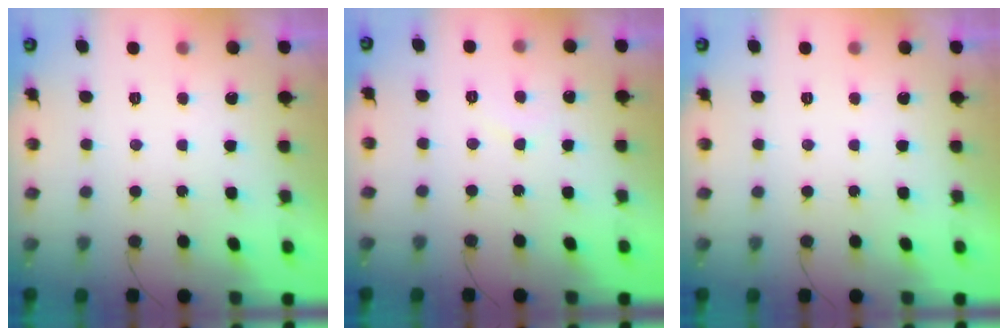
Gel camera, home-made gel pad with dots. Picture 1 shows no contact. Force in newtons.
{"total": 4.5, "press": 4.5, "slide": 0.3}
{"total": 0.0}